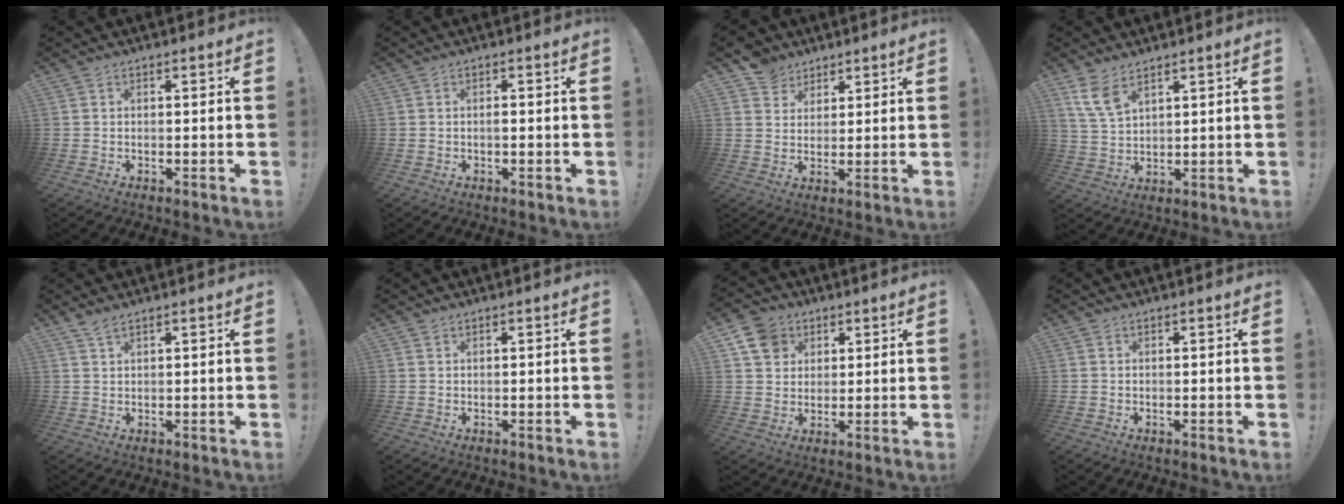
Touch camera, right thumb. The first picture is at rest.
{"total": 0.9, "force": [-0.3, 0.8, 0.3], "torque": [0.002, -0.002, -0.008]}
{"total": 6.9, "force": [4.8, 4.9, 0.6], "torque": [-0.006, -0.030, 0.094]}
{"total": 7.1, "force": [5.0, 3.0, 4.1], "torque": [-0.074, -0.023, 0.095]}
{"total": 2.5, "force": [2.0, 0.6, 1.5], "torque": [-0.034, -0.007, 0.036]}
{"total": 0.7, "force": [0.5, 0.4, 0.2], "torque": [0.004, -0.002, 0.009]}
{"total": 9.6, "force": [4.5, 7.9, 3.4], "torque": [-0.050, -0.017, 0.091]}
{"total": 0.0}